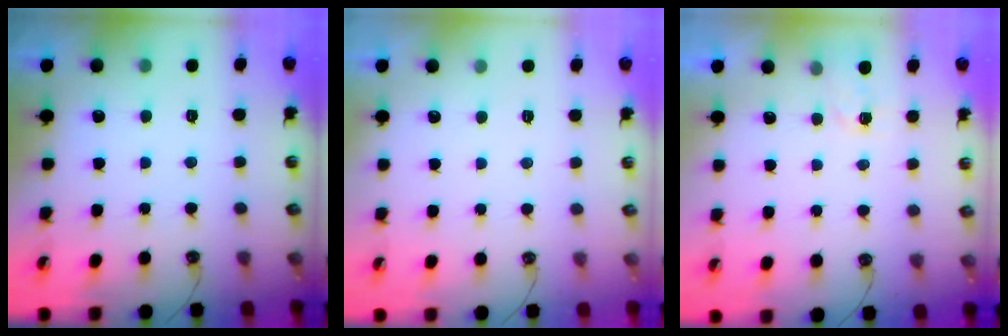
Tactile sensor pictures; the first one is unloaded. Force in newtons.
{"total": 0.5, "press": 0.5, "slide": 0.2}
{"total": 2.7, "press": 2.6, "slide": 0.4}